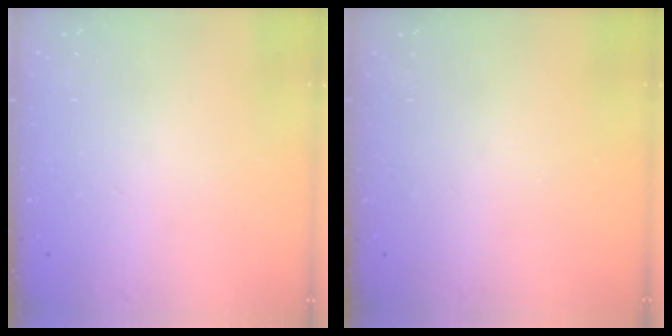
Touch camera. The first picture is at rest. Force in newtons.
{"total": 0.0}